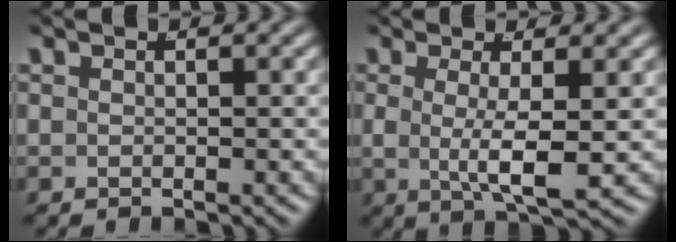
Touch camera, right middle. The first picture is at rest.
{"total": 5.0, "force": [0.0, 1.7, 4.7], "torque": [-0.094, -0.017, 0.006]}